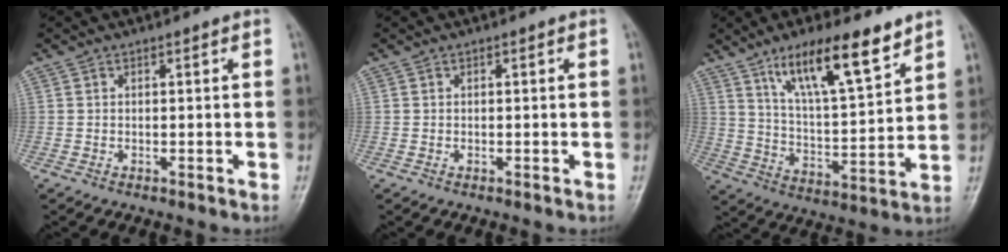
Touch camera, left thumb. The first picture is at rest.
{"total": 0.0}
{"total": 15.2, "force": [9.9, 4.0, 10.9], "torque": [-0.164, -0.048, 0.178]}